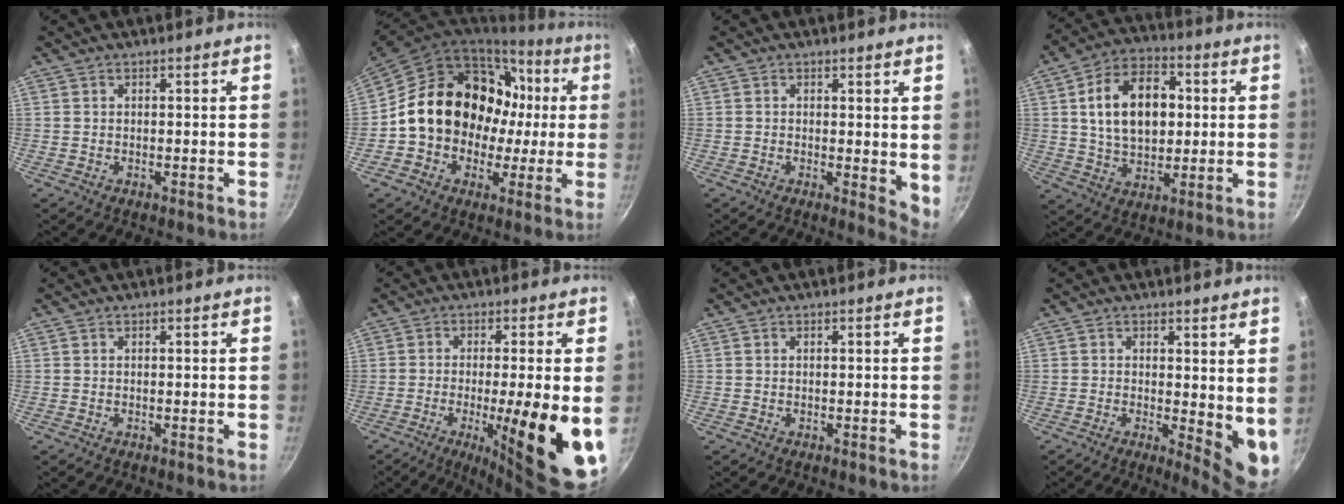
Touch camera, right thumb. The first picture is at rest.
{"total": 20.6, "force": [1.3, 16.9, 11.7], "torque": [-0.169, 0.052, 0.029]}
{"total": 4.5, "force": [0.7, 2.1, 3.9], "torque": [-0.044, -0.007, 0.008]}
{"total": 16.2, "force": [2.5, 10.6, 11.9], "torque": [-0.168, 0.010, 0.038]}
{"total": 0.0}
{"total": 18.4, "force": [-3.7, 3.7, 17.6], "torque": [-0.238, -0.014, -0.051]}
{"total": 0.0}
{"total": 7.9, "force": [0.8, 3.4, 7.1], "torque": [-0.077, -0.023, 0.011]}